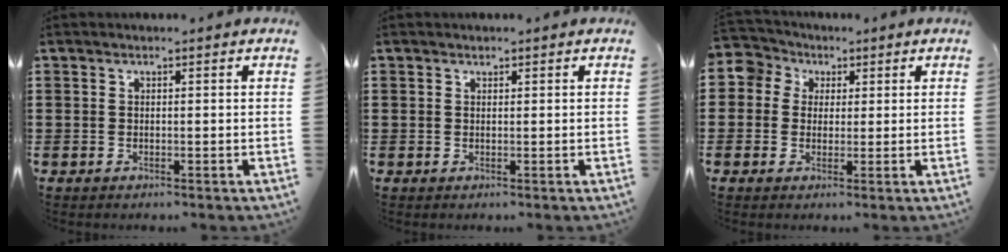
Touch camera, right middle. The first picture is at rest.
{"total": 0.7, "force": [0.4, 0.5, 0.0], "torque": [0.007, -0.001, 0.007]}
{"total": 4.1, "force": [0.8, 4.0, 0.1], "torque": [-0.030, 0.007, 0.007]}